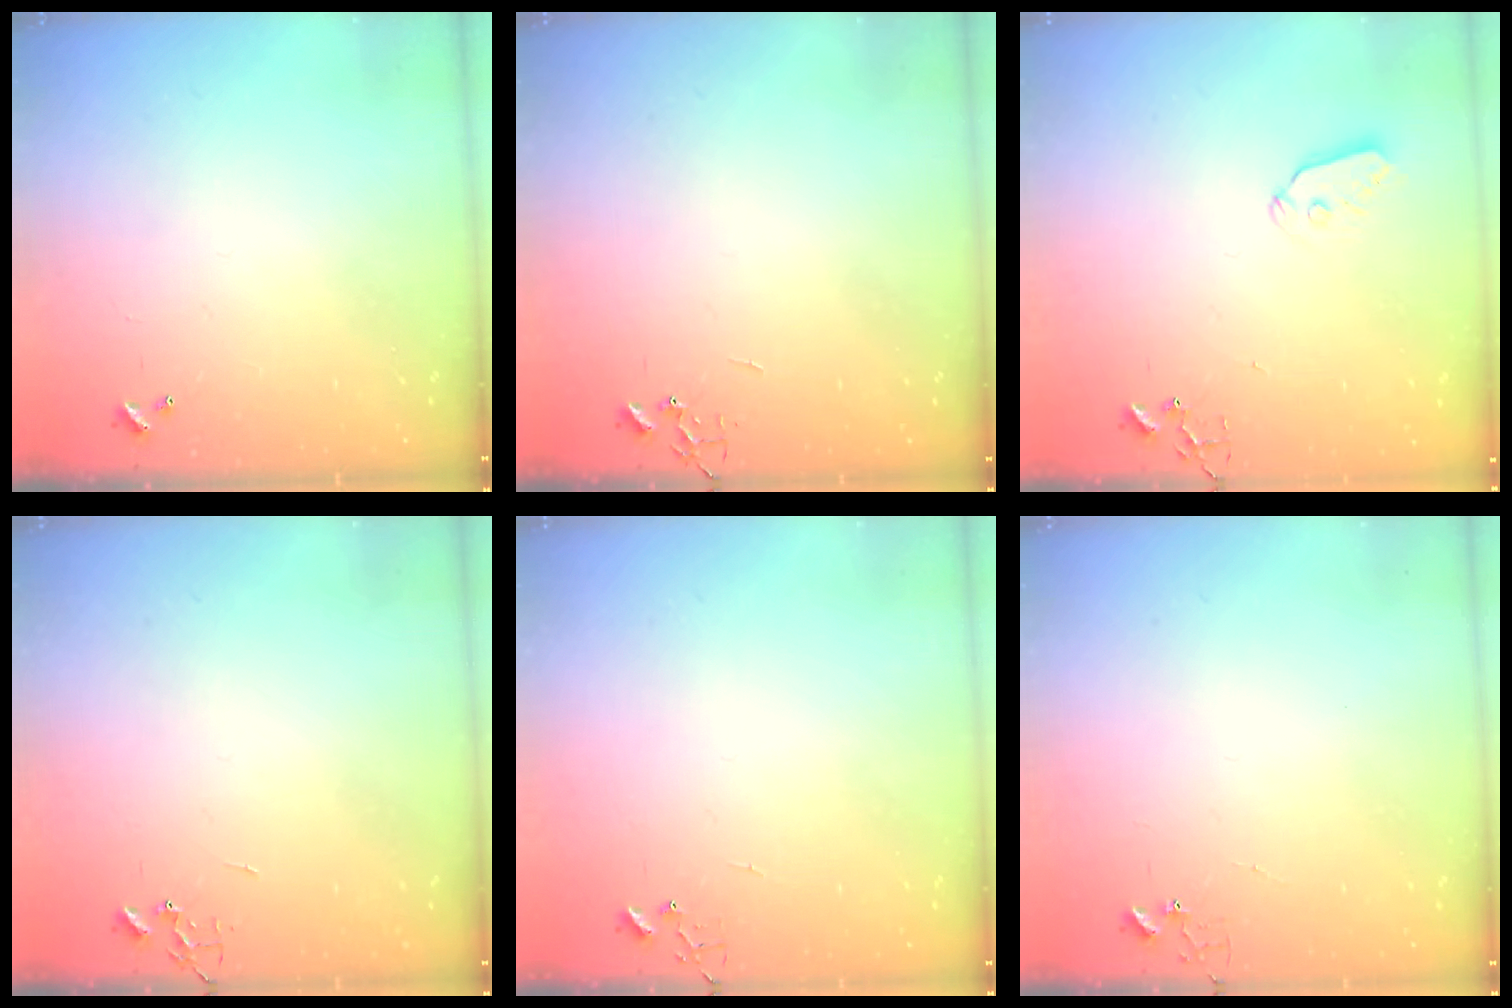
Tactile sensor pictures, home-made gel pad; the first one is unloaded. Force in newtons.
{"total": 0.0}
{"total": 6.4, "press": 6.4, "slide": 0.3}
{"total": 0.0}
{"total": 3.9, "press": 3.9, "slide": 0.4}
{"total": 3.4, "press": 3.4, "slide": 0.3}